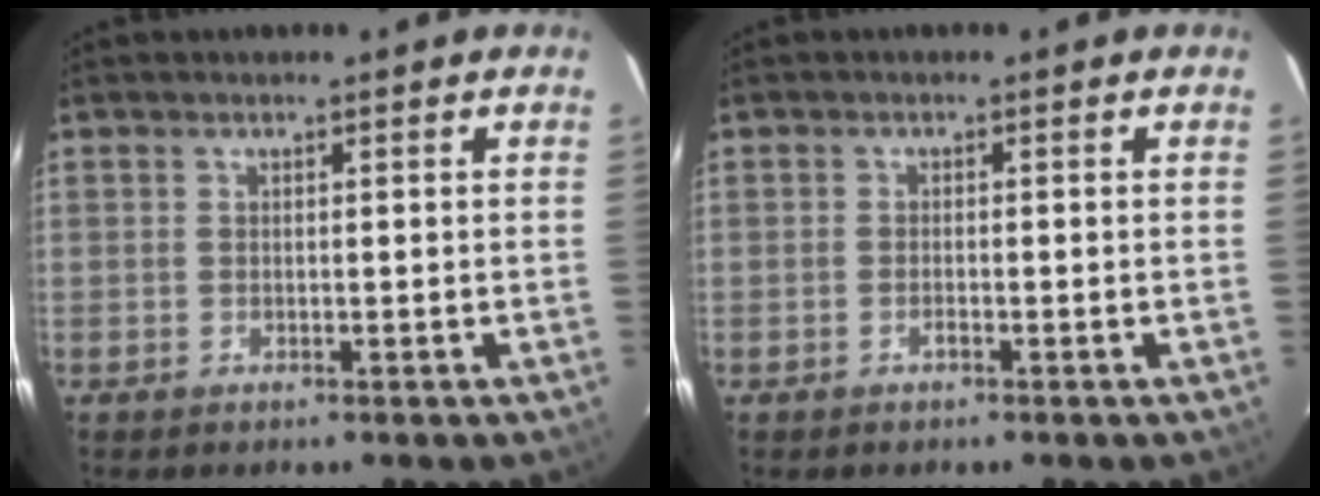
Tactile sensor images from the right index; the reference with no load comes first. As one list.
[{"total": 1.0, "force": [-0.7, 0.4, 0.7], "torque": [-0.014, 0.002, -0.012]}]